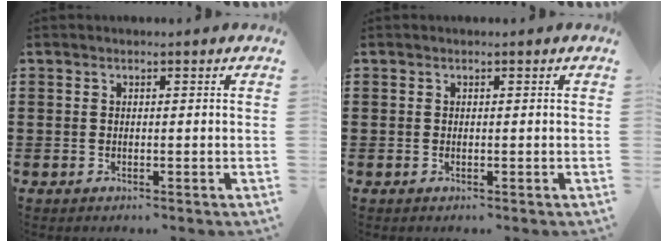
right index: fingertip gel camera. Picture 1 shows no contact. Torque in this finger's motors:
{"motor_torque": [2.14, 0.00, 0.04, 0.02]}